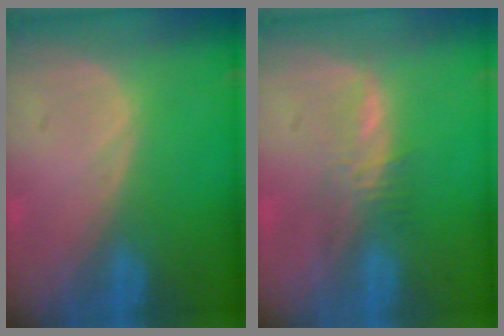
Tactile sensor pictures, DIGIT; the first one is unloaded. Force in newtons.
{"total": 2.9, "press": 2.9, "slide": 0.2}